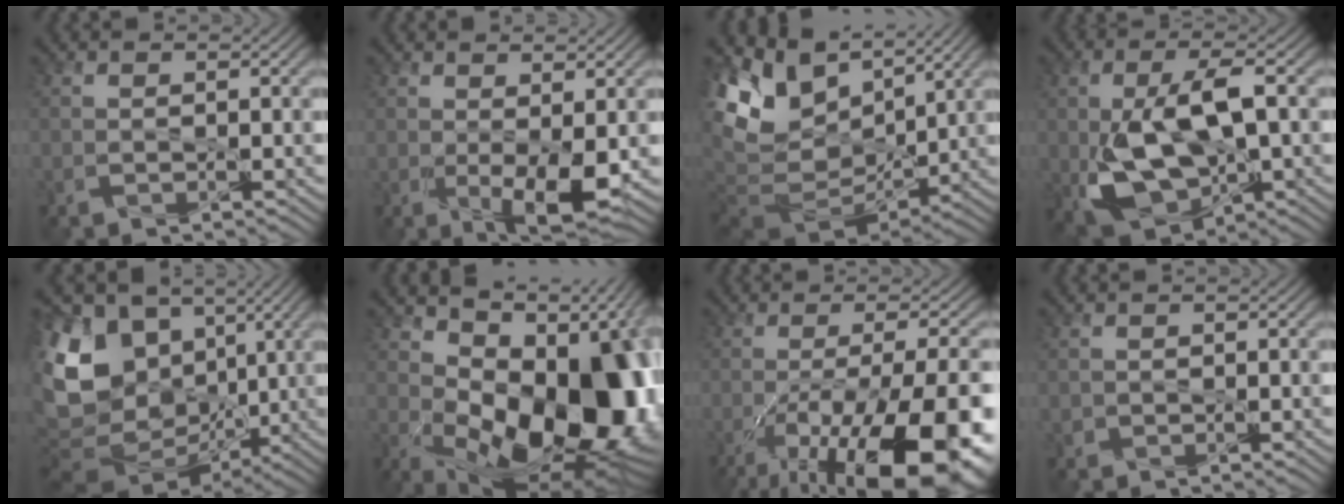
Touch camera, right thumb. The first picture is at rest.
{"total": 4.8, "force": [0.0, 1.9, 4.4], "torque": [-0.087, -0.011, 0.008]}
{"total": 13.6, "force": [3.4, 9.3, 9.3], "torque": [-0.233, -0.008, 0.081]}
{"total": 12.5, "force": [-1.1, 6.7, 10.5], "torque": [-0.219, -0.009, -0.014]}
{"total": 19.4, "force": [0.8, 14.5, 12.8], "torque": [-0.301, -0.002, 0.036]}
{"total": 18.4, "force": [0.4, 11.1, 14.7], "torque": [-0.190, -0.036, 0.036]}
{"total": 18.1, "force": [-9.5, 6.0, 14.3], "torque": [-0.219, -0.033, -0.133]}
{"total": 0.7, "force": [-0.2, 0.7, 0.0], "torque": [0.003, -0.008, -0.006]}